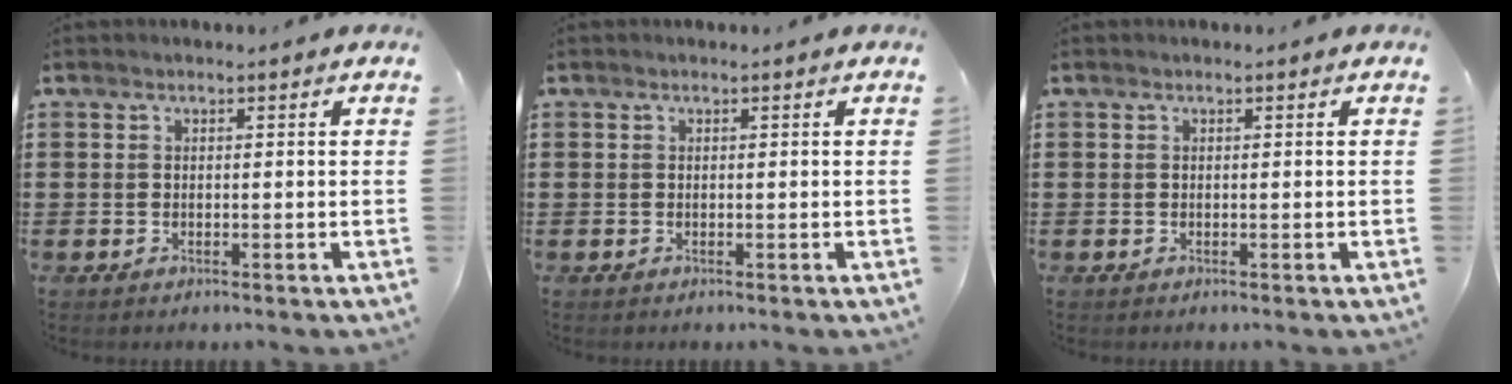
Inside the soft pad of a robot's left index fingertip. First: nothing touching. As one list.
[{"total": 0.0}, {"total": 0.0}]